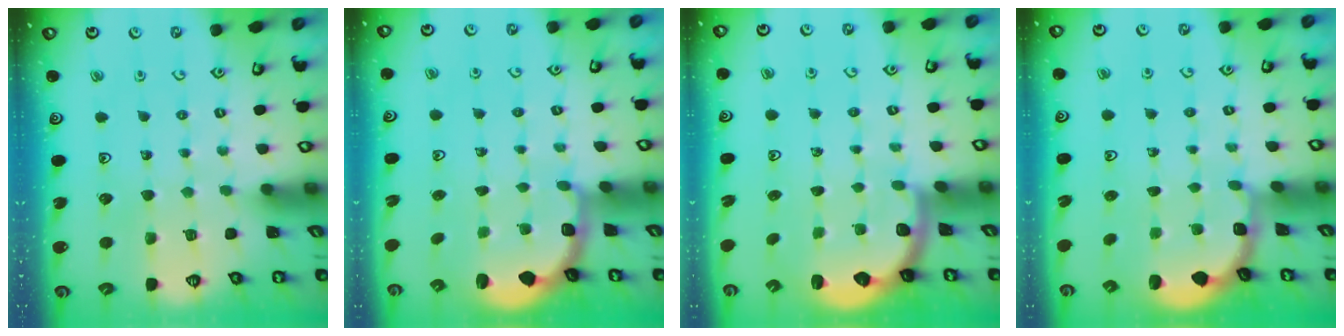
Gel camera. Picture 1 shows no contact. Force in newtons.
{"total": 2.8, "press": 2.2, "slide": 1.7}
{"total": 2.2, "press": 2.1, "slide": 0.8}
{"total": 1.9, "press": 1.7, "slide": 0.8}